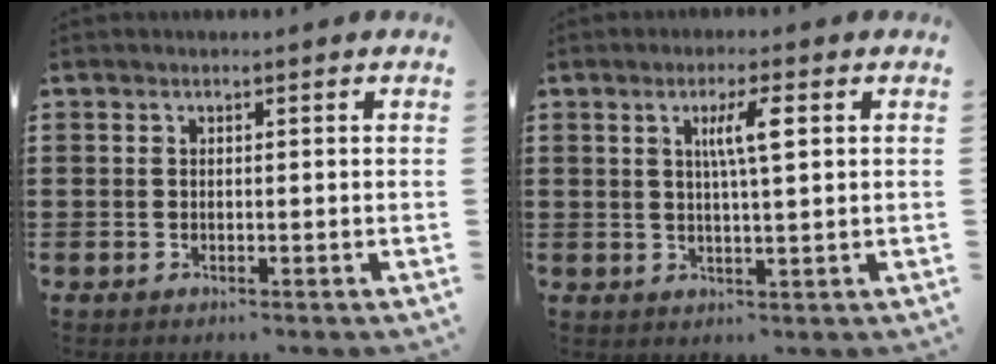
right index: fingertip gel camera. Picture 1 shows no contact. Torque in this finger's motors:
{"motor_torque": [0.60, -0.17, 0.25, 0.12]}